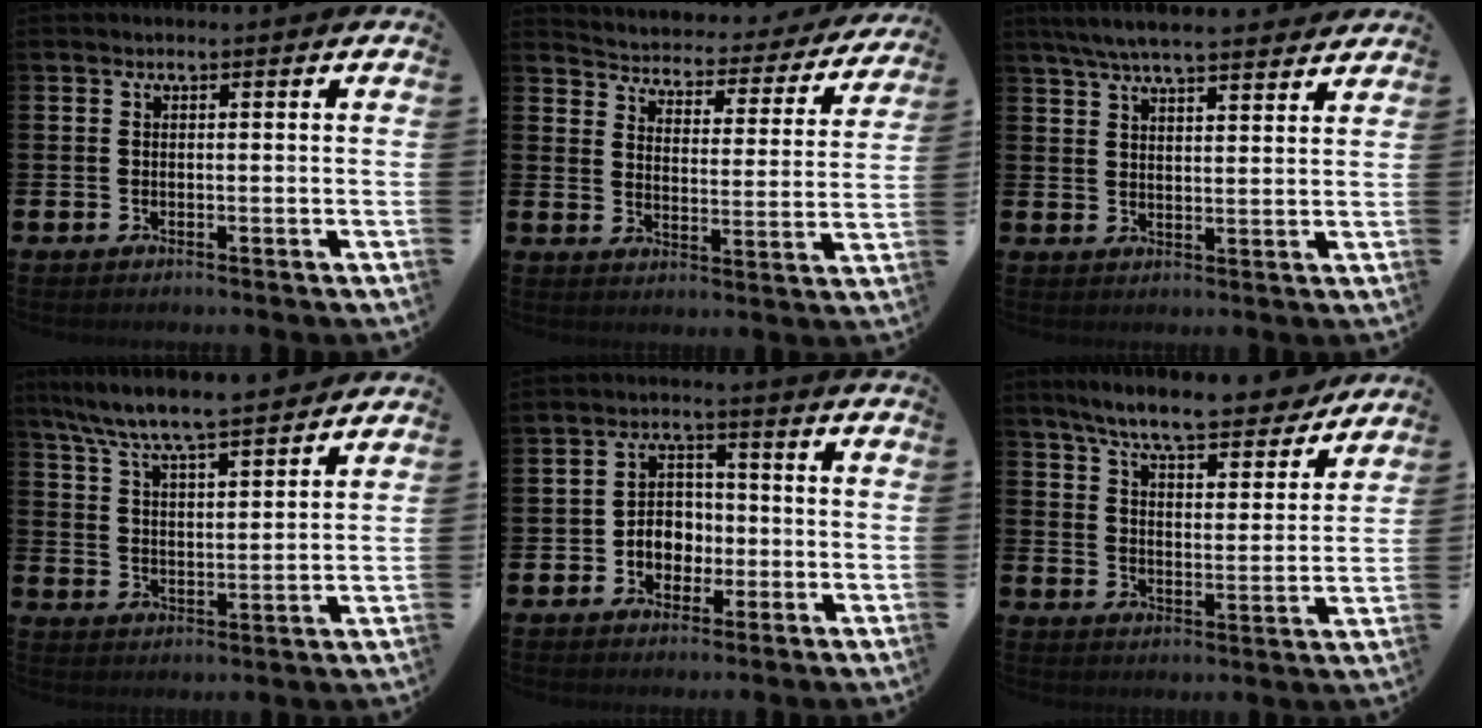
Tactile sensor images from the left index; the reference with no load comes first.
{"total": 3.4, "force": [3.1, 1.2, 0.3], "torque": [-0.033, -0.033, 0.045]}
{"total": 6.5, "force": [6.1, 0.7, 2.1], "torque": [-0.056, -0.020, 0.112]}
{"total": 7.7, "force": [7.5, 0.2, 2.0], "torque": [-0.073, -0.047, 0.134]}
{"total": 4.1, "force": [-1.0, 3.6, 1.5], "torque": [-0.037, 0.008, -0.026]}
{"total": 8.3, "force": [7.7, 0.7, 2.9], "torque": [-0.083, -0.047, 0.135]}